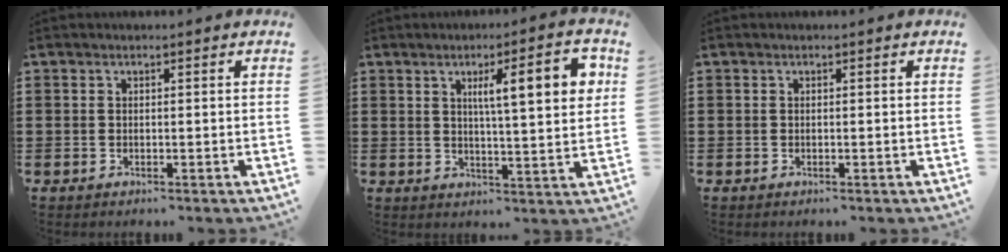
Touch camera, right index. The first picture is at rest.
{"total": 9.5, "force": [3.3, 2.0, 8.7], "torque": [-0.139, -0.002, 0.044]}
{"total": 0.0}